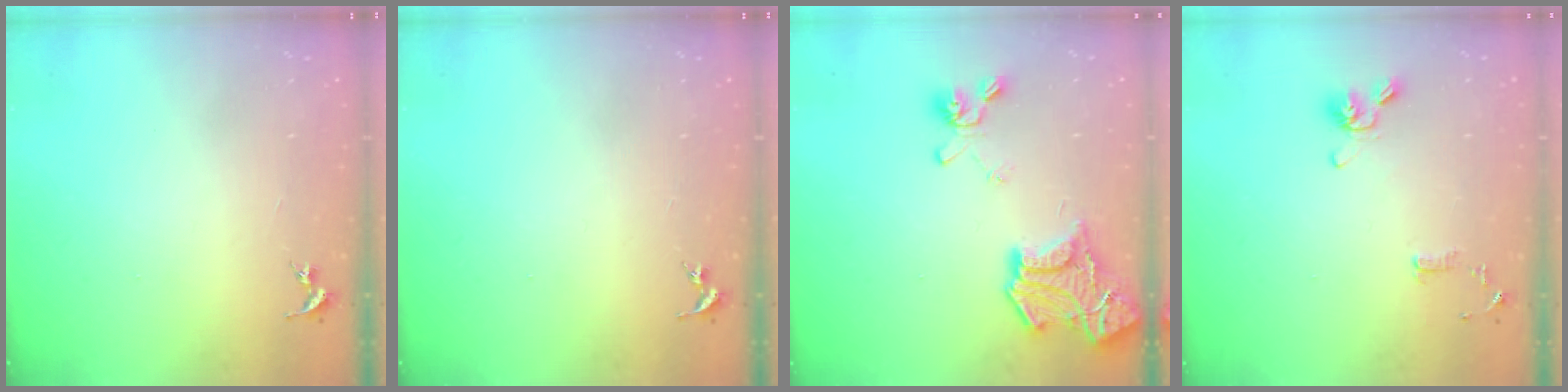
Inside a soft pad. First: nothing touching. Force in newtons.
{"total": 0.0}
{"total": 19.7, "press": 19.6, "slide": 1.9}
{"total": 10.8, "press": 10.6, "slide": 1.9}